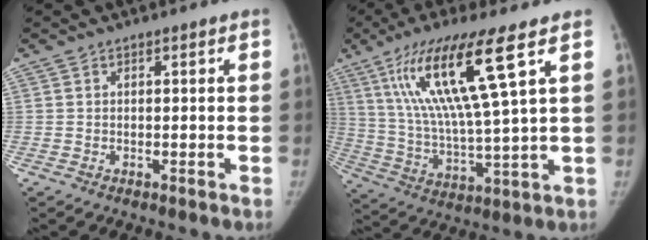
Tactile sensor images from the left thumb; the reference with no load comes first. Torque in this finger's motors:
{"motor_torque": [0.40, 0.30, 1.77, -1.00, 0.24]}